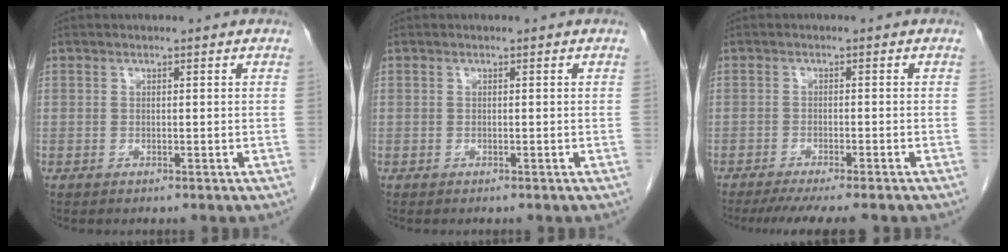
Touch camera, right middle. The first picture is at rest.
{"total": 0.0}
{"total": 9.2, "force": [-7.9, 0.4, 4.7], "torque": [-0.054, -0.017, -0.113]}